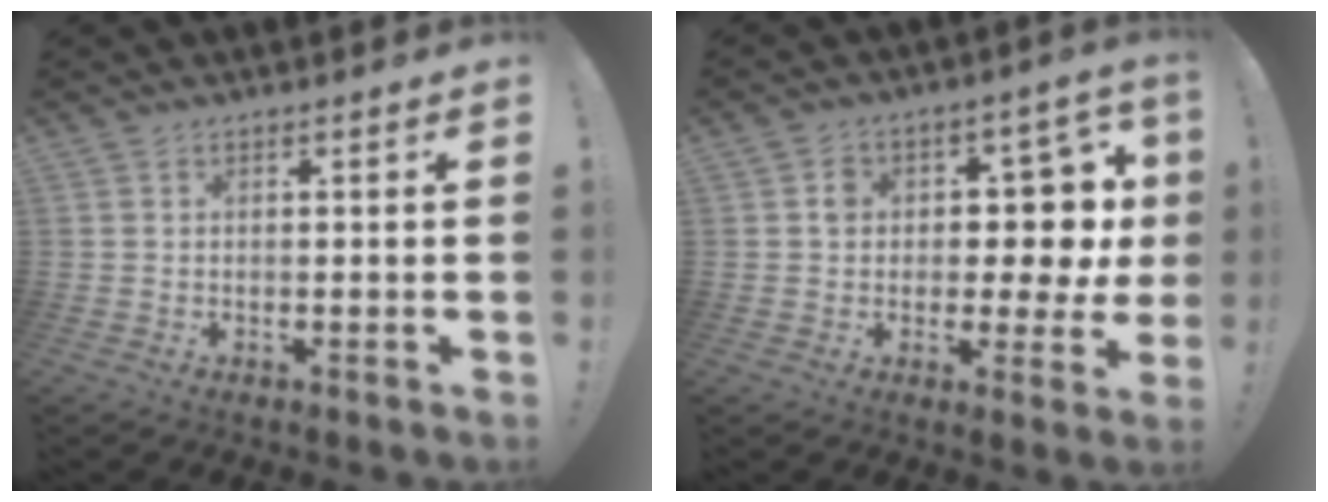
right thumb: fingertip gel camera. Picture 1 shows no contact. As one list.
[{"total": 8.8, "force": [1.6, 6.2, 6.0], "torque": [-0.076, -0.019, 0.026]}]